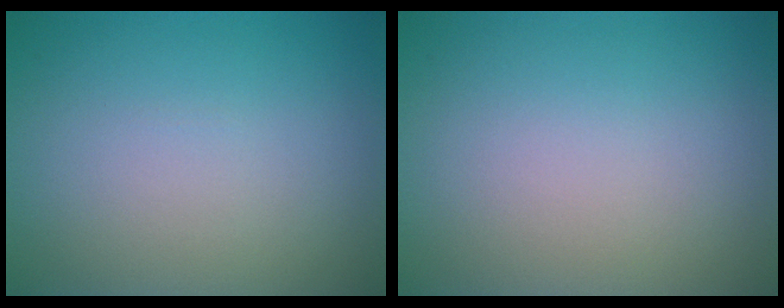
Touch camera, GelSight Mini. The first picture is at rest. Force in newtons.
{"total": 0.0}